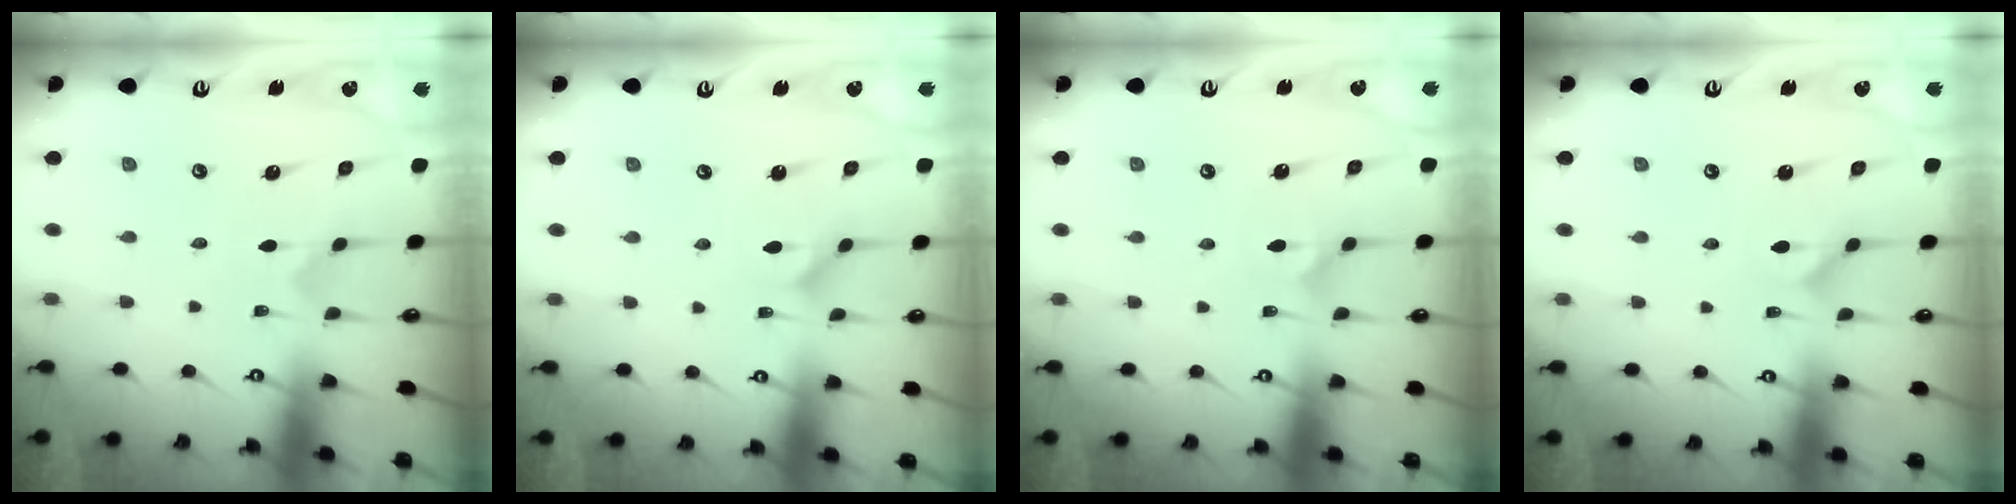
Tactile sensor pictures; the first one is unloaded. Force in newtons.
{"total": 2.5, "press": 2.5, "slide": 0.2}
{"total": 2.6, "press": 2.6, "slide": 0.2}
{"total": 1.5, "press": 1.5, "slide": 0.1}